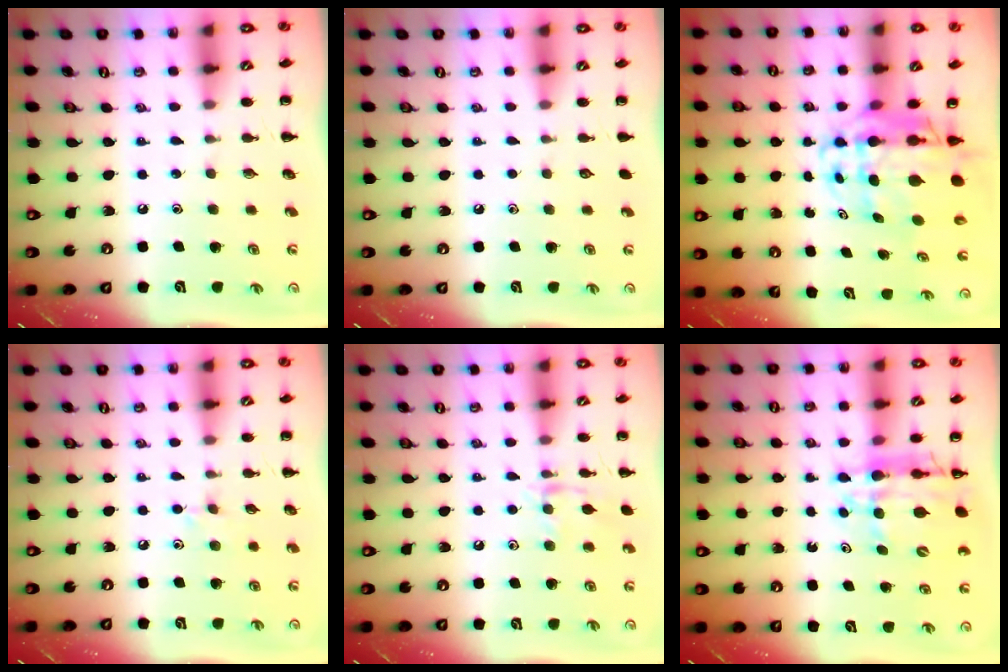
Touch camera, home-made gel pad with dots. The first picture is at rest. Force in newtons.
{"total": 0.0}
{"total": 10.4, "press": 10.0, "slide": 2.8}
{"total": 5.2, "press": 5.0, "slide": 1.7}
{"total": 9.7, "press": 9.6, "slide": 1.0}
{"total": 9.9, "press": 9.5, "slide": 2.6}